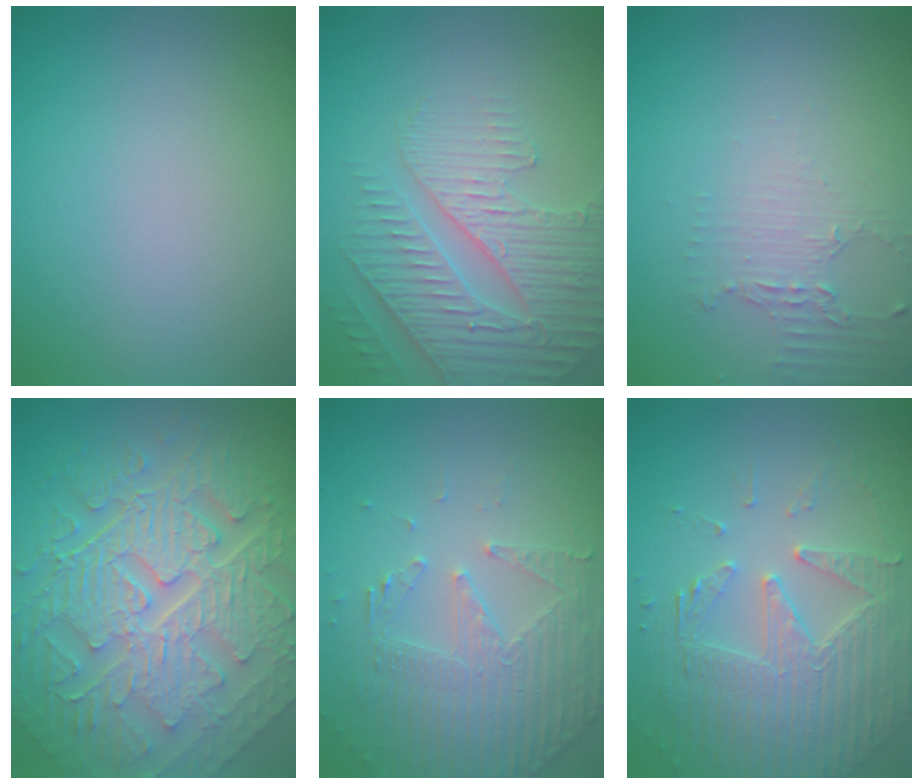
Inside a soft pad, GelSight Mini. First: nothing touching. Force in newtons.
{"total": 5.1, "press": 4.6, "slide": 2.3}
{"total": 2.0, "press": 1.5, "slide": 1.3}
{"total": 10.5, "press": 7.2, "slide": 7.7}
{"total": 5.0, "press": 3.5, "slide": 3.6}
{"total": 5.0, "press": 4.4, "slide": 2.4}